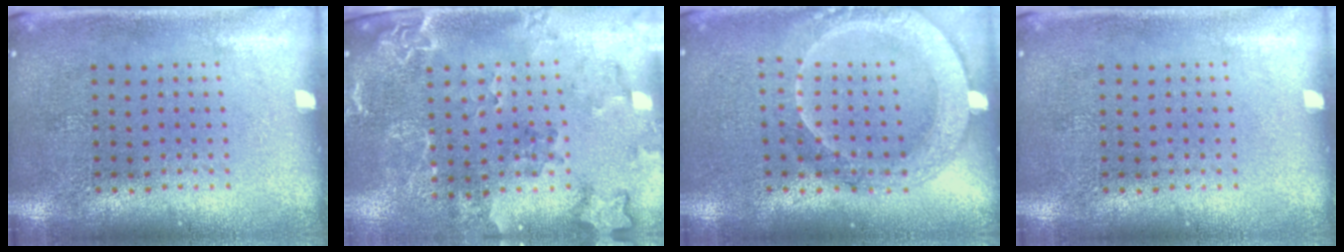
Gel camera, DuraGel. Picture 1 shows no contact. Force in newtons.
{"total": 2.1, "press": 2.0, "slide": 0.8}
{"total": 2.1, "press": 1.9, "slide": 0.8}
{"total": 0.0}